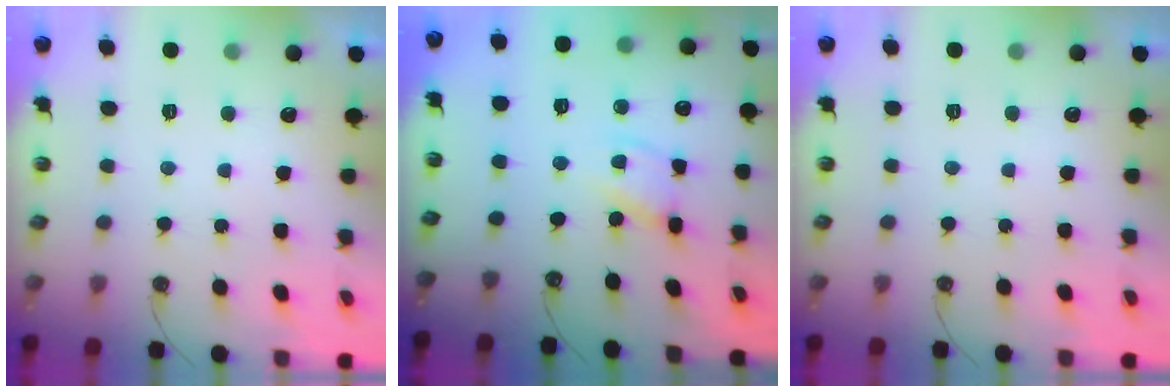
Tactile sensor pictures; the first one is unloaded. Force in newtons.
{"total": 5.2, "press": 5.2, "slide": 0.3}
{"total": 0.0}